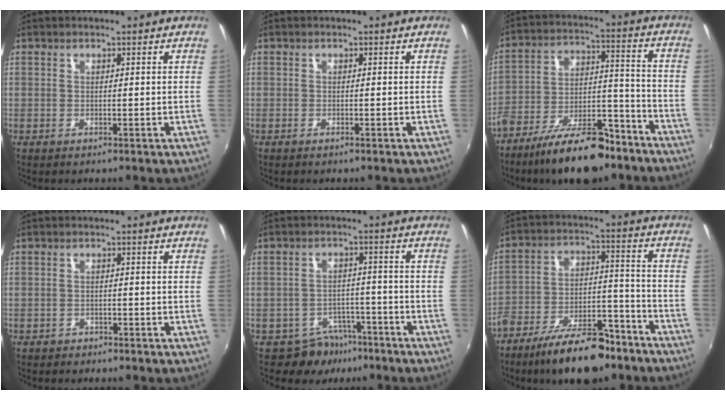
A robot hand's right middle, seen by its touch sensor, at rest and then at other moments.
{"total": 0.6, "force": [-0.5, 0.0, 0.3], "torque": [-0.003, -0.002, -0.009]}
{"total": 17.4, "force": [-12.3, 6.8, 10.3], "torque": [-0.177, 0.002, -0.187]}
{"total": 1.7, "force": [-1.5, 0.9, 0.1], "torque": [-0.006, -0.001, -0.024]}
{"total": 6.3, "force": [-4.7, 4.1, 0.4], "torque": [-0.006, 0.024, -0.063]}
{"total": 16.4, "force": [-11.9, 6.5, 9.4], "torque": [-0.163, 0.005, -0.178]}